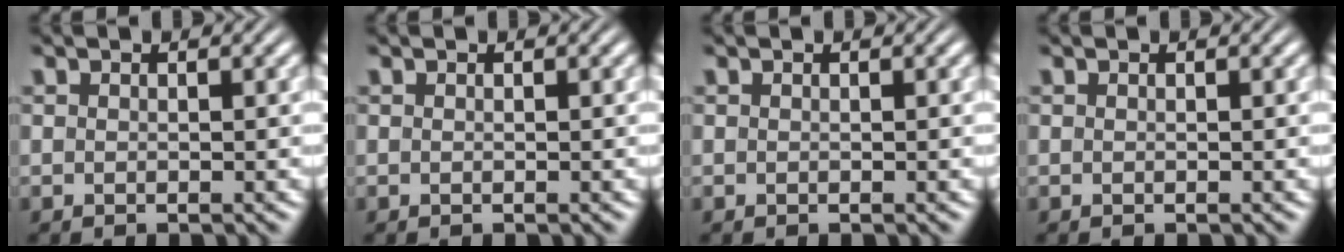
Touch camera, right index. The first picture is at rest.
{"total": 0.0}
{"total": 0.0}
{"total": 0.0}